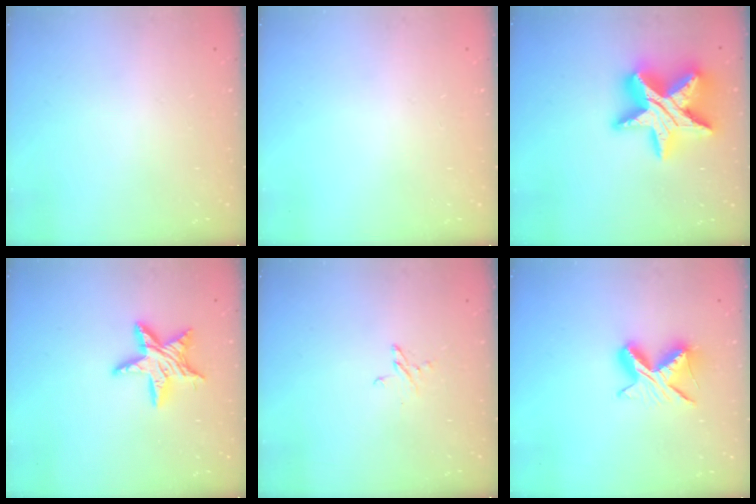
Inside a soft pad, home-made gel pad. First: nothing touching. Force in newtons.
{"total": 0.0}
{"total": 25.6, "press": 25.5, "slide": 1.6}
{"total": 11.7, "press": 11.7, "slide": 0.6}
{"total": 2.9, "press": 2.9, "slide": 0.3}
{"total": 9.0, "press": 9.0, "slide": 0.9}